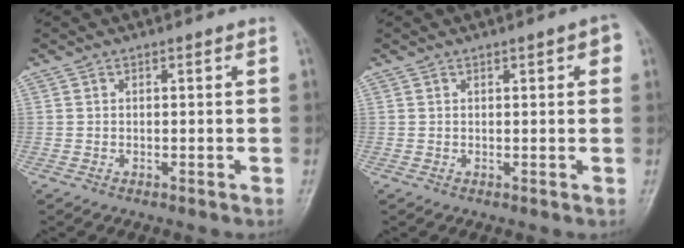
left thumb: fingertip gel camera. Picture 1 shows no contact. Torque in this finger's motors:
{"motor_torque": [-0.14, 0.10, 0.14, 0.32, 0.04]}